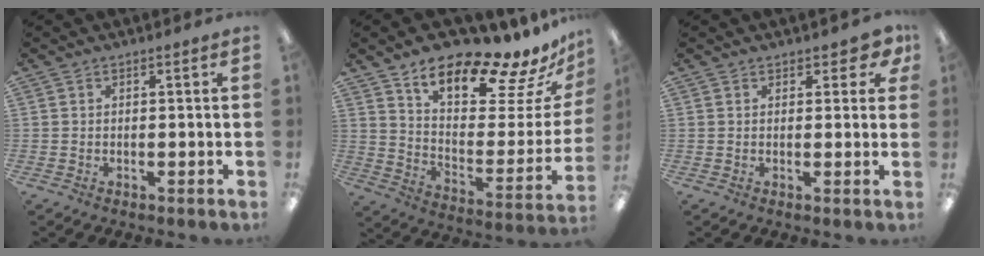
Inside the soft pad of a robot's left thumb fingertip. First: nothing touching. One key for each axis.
{"total": 17.2, "fx": 15.1, "fy": 4.1, "fz": 7.1, "tx": -0.107, "ty": -0.127, "tz": 0.249}
{"total": 3.4, "fx": 2.2, "fy": 1.9, "fz": 1.7, "tx": -0.013, "ty": -0.003, "tz": 0.037}